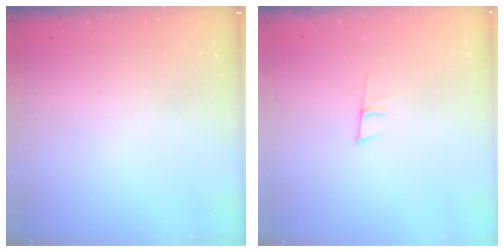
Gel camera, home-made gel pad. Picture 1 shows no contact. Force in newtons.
{"total": 5.6, "press": 5.0, "slide": 2.6}